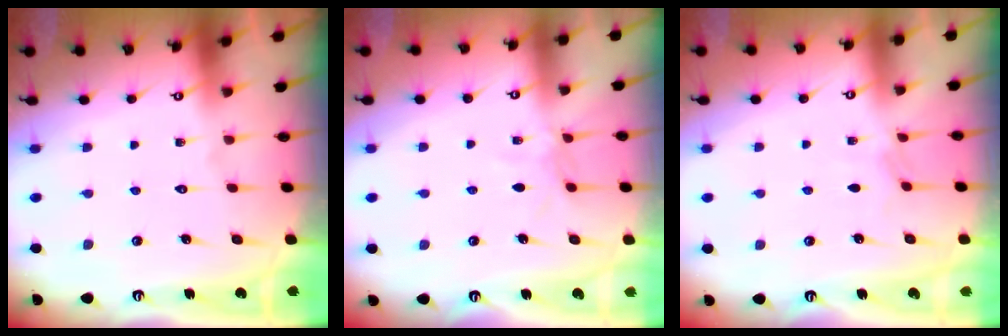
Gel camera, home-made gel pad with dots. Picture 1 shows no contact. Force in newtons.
{"total": 4.7, "press": 4.7, "slide": 0.4}
{"total": 2.2, "press": 2.1, "slide": 0.4}